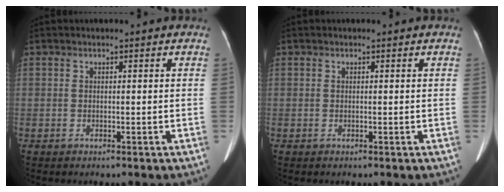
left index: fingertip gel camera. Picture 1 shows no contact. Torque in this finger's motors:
{"motor_torque": [-0.03, -0.02, -0.12, 0.00]}